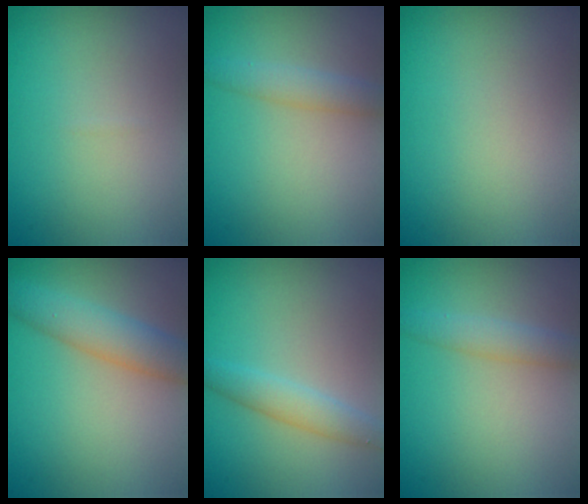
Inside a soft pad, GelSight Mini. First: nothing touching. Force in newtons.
{"total": 2.2, "press": 2.2, "slide": 0.1}
{"total": 0.0}
{"total": 4.3, "press": 4.3, "slide": 0.0}
{"total": 2.4, "press": 2.4, "slide": 0.1}
{"total": 2.2, "press": 2.2, "slide": 0.1}